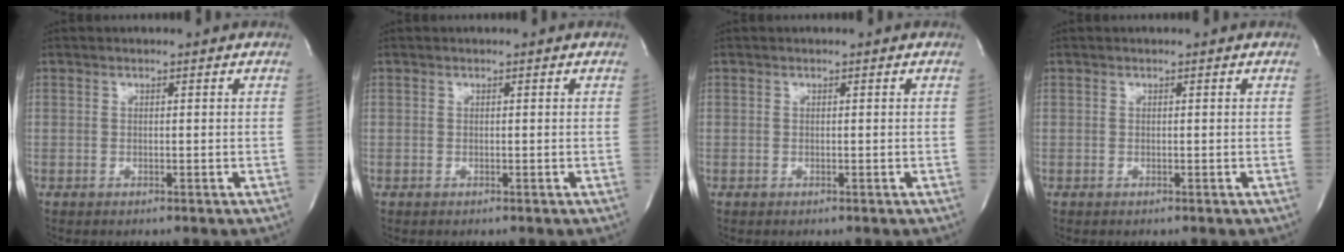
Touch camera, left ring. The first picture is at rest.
{"total": 0.0}
{"total": 0.0}
{"total": 0.0}